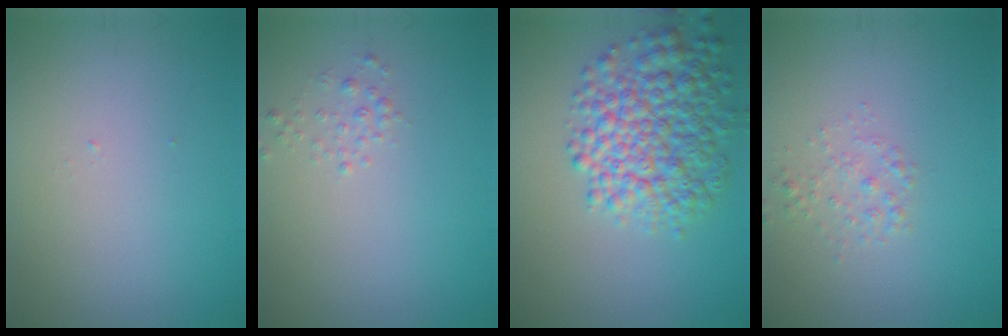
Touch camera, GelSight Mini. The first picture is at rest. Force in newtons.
{"total": 0.9, "press": 0.9, "slide": 0.0}
{"total": 7.1, "press": 7.1, "slide": 0.2}
{"total": 1.4, "press": 1.4, "slide": 0.0}